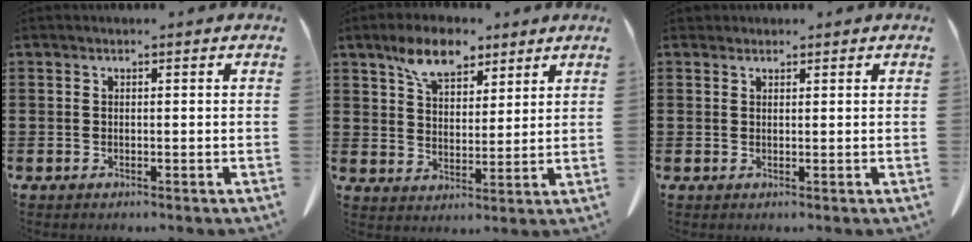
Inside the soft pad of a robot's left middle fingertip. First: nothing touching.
{"total": 7.7, "force": [5.7, 3.6, 3.8], "torque": [-0.078, -0.007, 0.102]}
{"total": 1.0, "force": [1.0, 0.4, 0.1], "torque": [-0.005, 0.001, 0.020]}